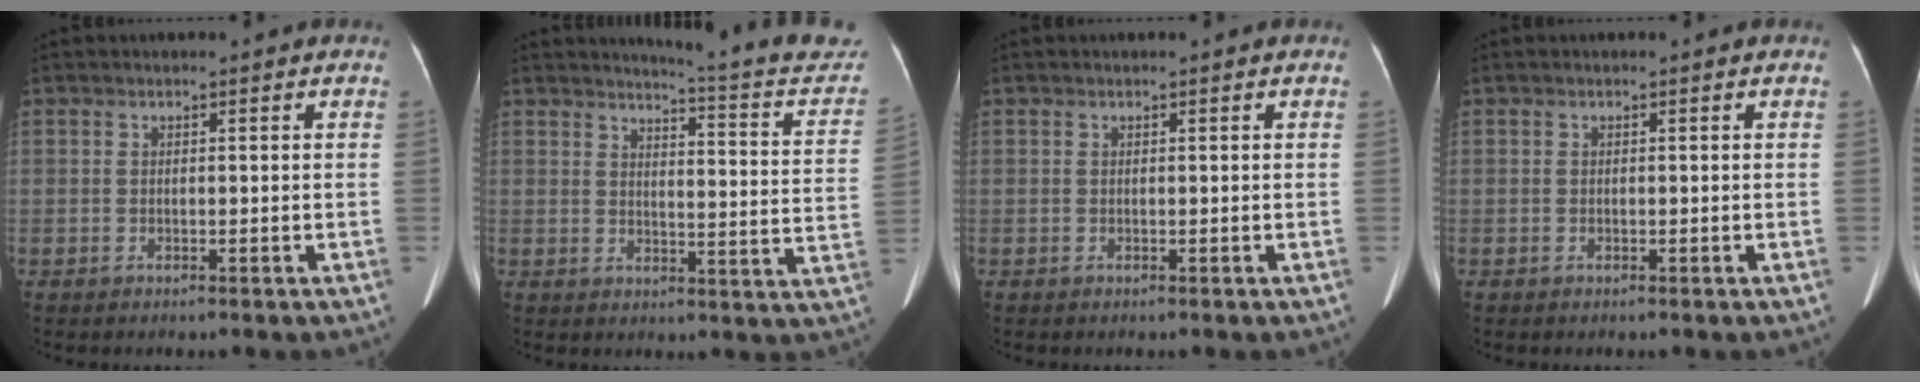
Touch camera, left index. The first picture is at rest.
{"total": 16.1, "force": [15.5, 0.5, 4.4], "torque": [-0.043, -0.088, 0.157]}
{"total": 0.0}
{"total": 0.0}